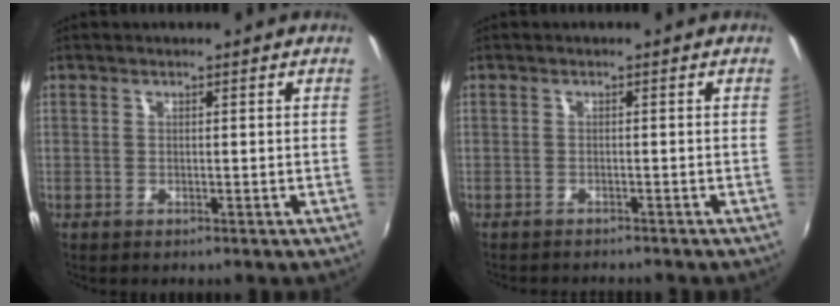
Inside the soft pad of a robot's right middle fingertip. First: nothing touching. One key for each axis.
{"total": 3.8, "fx": -3.6, "fy": 0.4, "fz": 1.2, "tx": -0.031, "ty": -0.017, "tz": -0.054}